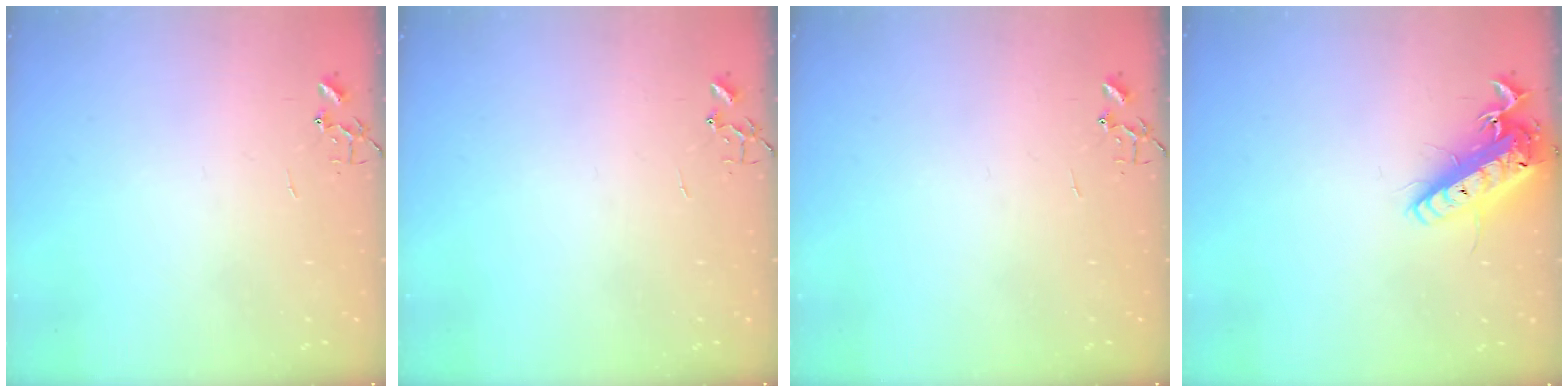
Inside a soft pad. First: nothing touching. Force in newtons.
{"total": 0.0}
{"total": 0.0}
{"total": 16.1, "press": 15.8, "slide": 3.2}